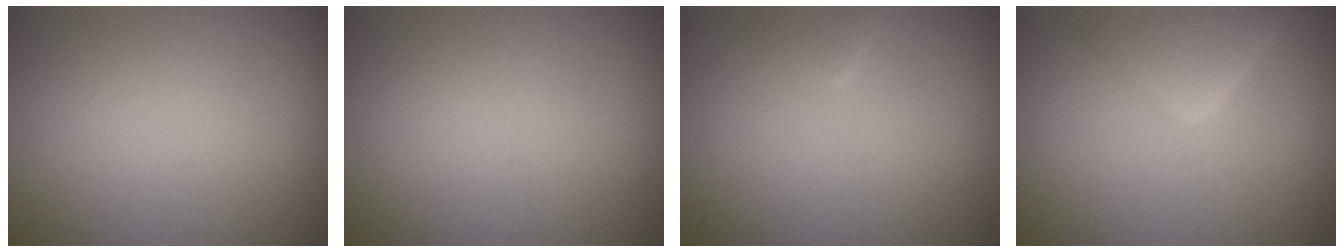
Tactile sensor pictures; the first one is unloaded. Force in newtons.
{"total": 0.0}
{"total": 1.0, "press": 1.0, "slide": 0.1}
{"total": 4.2, "press": 4.2, "slide": 0.3}